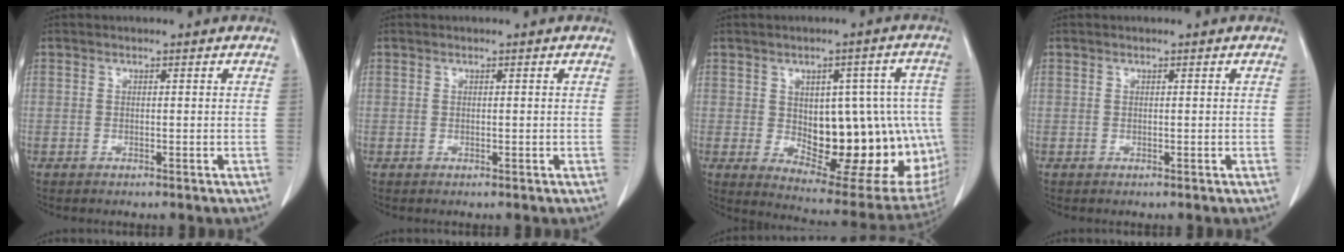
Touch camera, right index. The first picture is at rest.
{"total": 0.0}
{"total": 21.8, "force": [-2.4, 9.9, 19.3], "torque": [-0.192, 0.018, 0.000]}
{"total": 0.0}